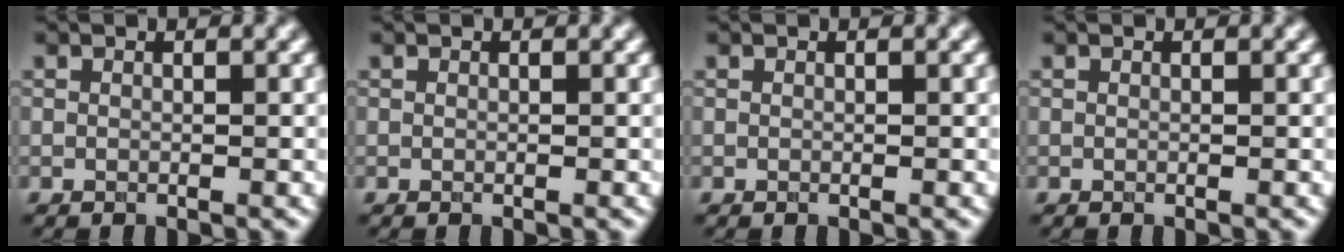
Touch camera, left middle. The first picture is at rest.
{"total": 0.0}
{"total": 0.0}
{"total": 0.0}